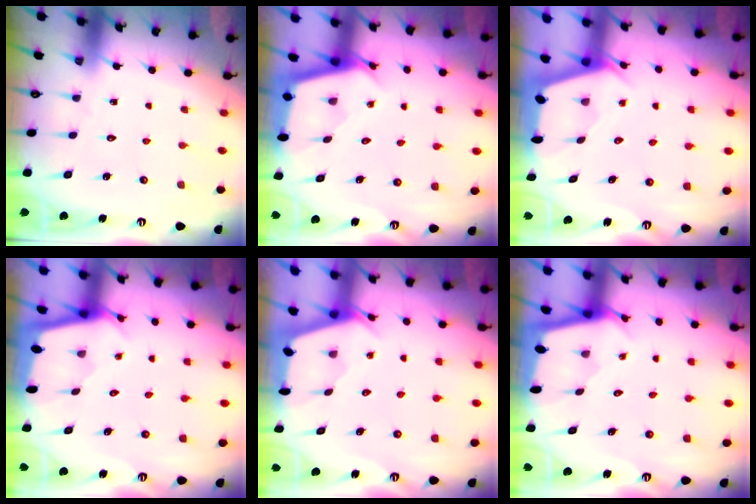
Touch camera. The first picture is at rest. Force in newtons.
{"total": 2.5, "press": 2.5, "slide": 0.1}
{"total": 2.0, "press": 2.0, "slide": 0.3}
{"total": 1.6, "press": 1.6, "slide": 0.2}
{"total": 2.4, "press": 2.4, "slide": 0.3}
{"total": 1.7, "press": 1.7, "slide": 0.2}